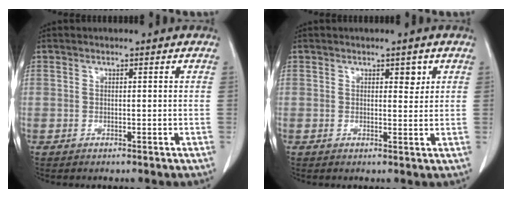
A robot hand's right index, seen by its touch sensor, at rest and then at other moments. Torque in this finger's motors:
{"motor_torque": [0.00, 0.00, 0.00, 0.01]}